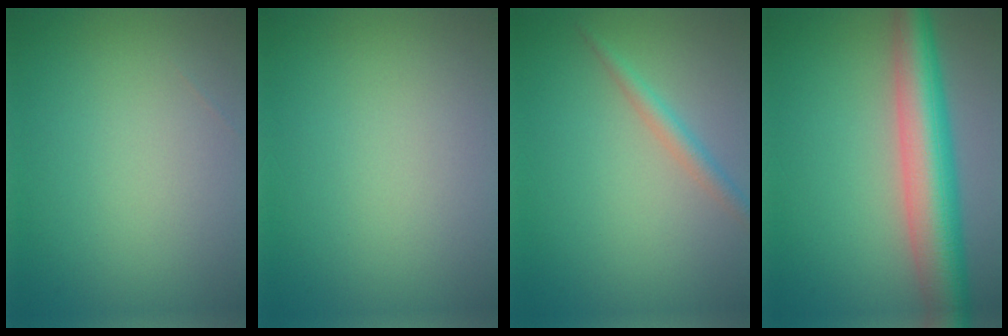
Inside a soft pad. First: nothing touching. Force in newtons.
{"total": 0.0}
{"total": 1.8, "press": 1.8, "slide": 0.0}
{"total": 8.0, "press": 8.0, "slide": 0.2}